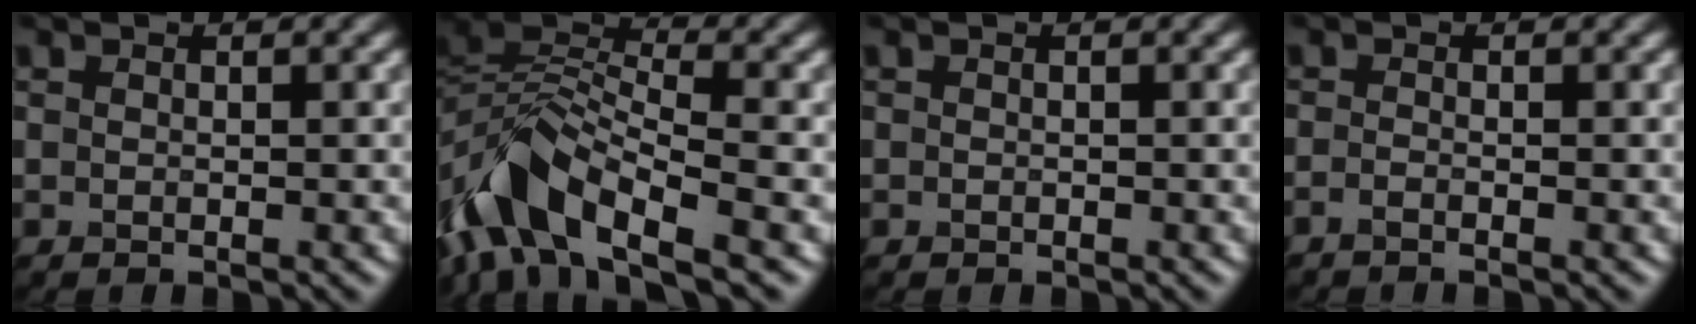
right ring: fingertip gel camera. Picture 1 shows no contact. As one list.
[{"total": 8.1, "force": [-4.9, 3.8, 5.2], "torque": [-0.097, 0.010, -0.105]}, {"total": 0.0}, {"total": 0.9, "force": [-0.7, 0.2, 0.6], "torque": [-0.017, -0.004, -0.015]}]